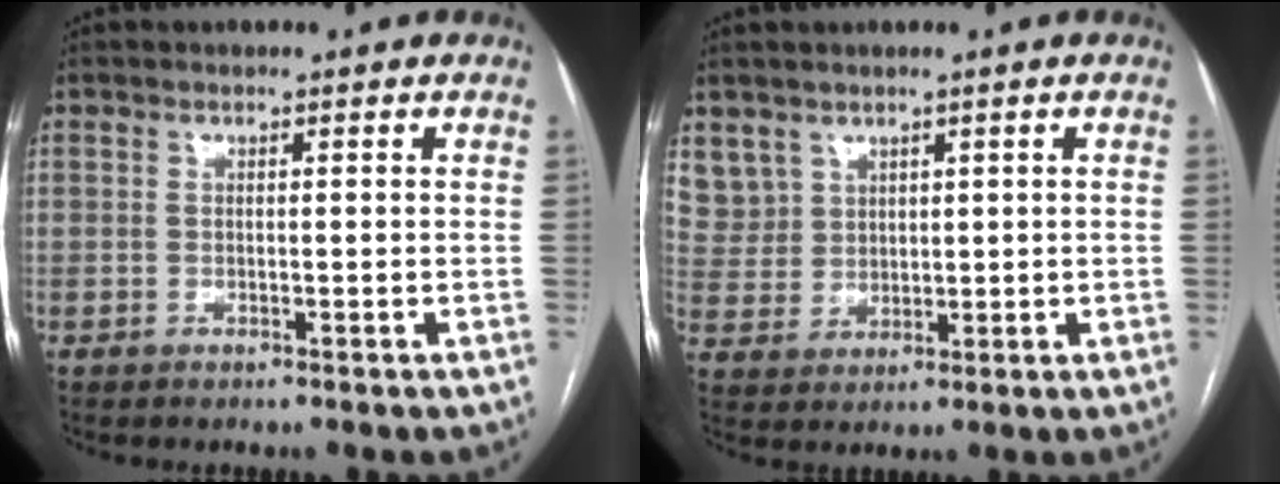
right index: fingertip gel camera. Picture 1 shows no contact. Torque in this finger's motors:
{"motor_torque": [-0.23, 0.31, 0.03, 0.00]}